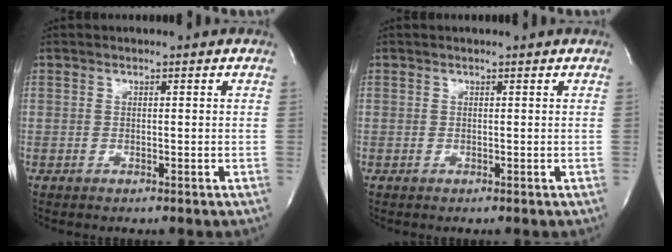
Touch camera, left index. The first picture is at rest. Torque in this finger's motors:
{"motor_torque": [0.02, -0.02, -0.36, -0.04]}